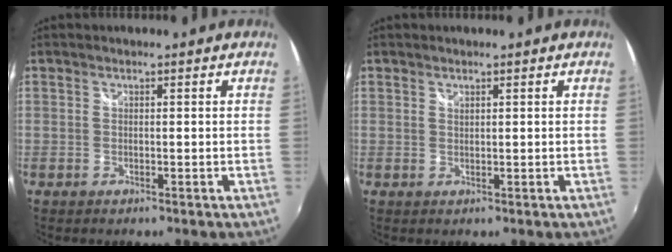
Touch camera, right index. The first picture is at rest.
{"total": 0.6, "force": [0.5, 0.2, 0.2], "torque": [-0.003, 0.000, 0.009]}